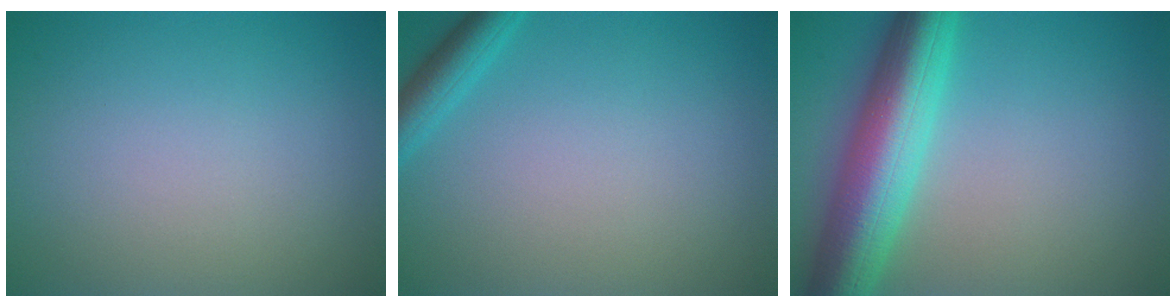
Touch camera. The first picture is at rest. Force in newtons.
{"total": 2.4, "press": 2.4, "slide": 0.2}
{"total": 9.1, "press": 9.0, "slide": 0.5}